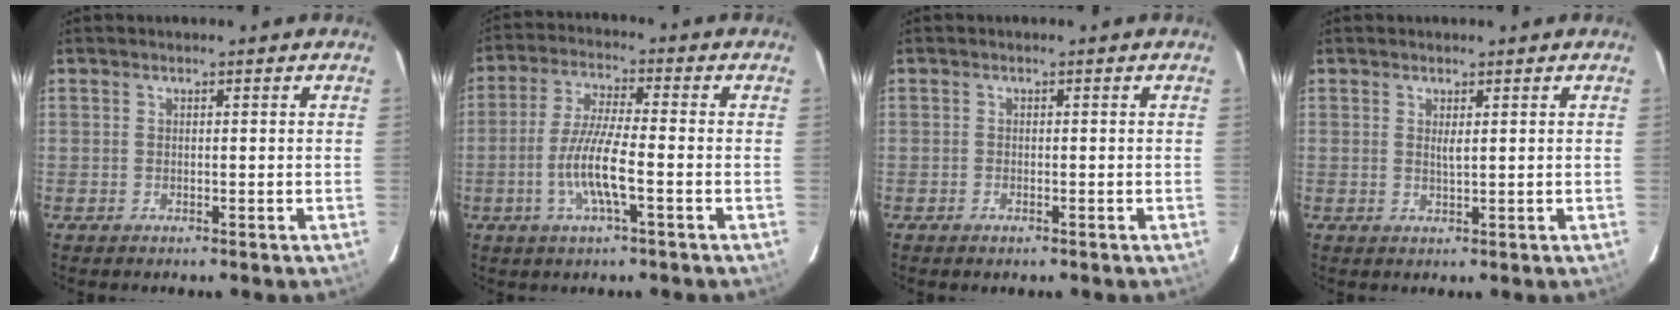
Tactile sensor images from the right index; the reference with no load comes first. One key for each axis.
{"total": 8.9, "fx": -2.8, "fy": 1.0, "fz": 8.4, "tx": -0.168, "ty": -0.006, "tz": -0.054}
{"total": 1.0, "fx": -0.7, "fy": 0.5, "fz": 0.5, "tx": -0.009, "ty": -0.002, "tz": -0.013}
{"total": 0.8, "fx": 0.4, "fy": 0.0, "fz": 0.7, "tx": -0.013, "ty": 0.000, "tz": 0.008}